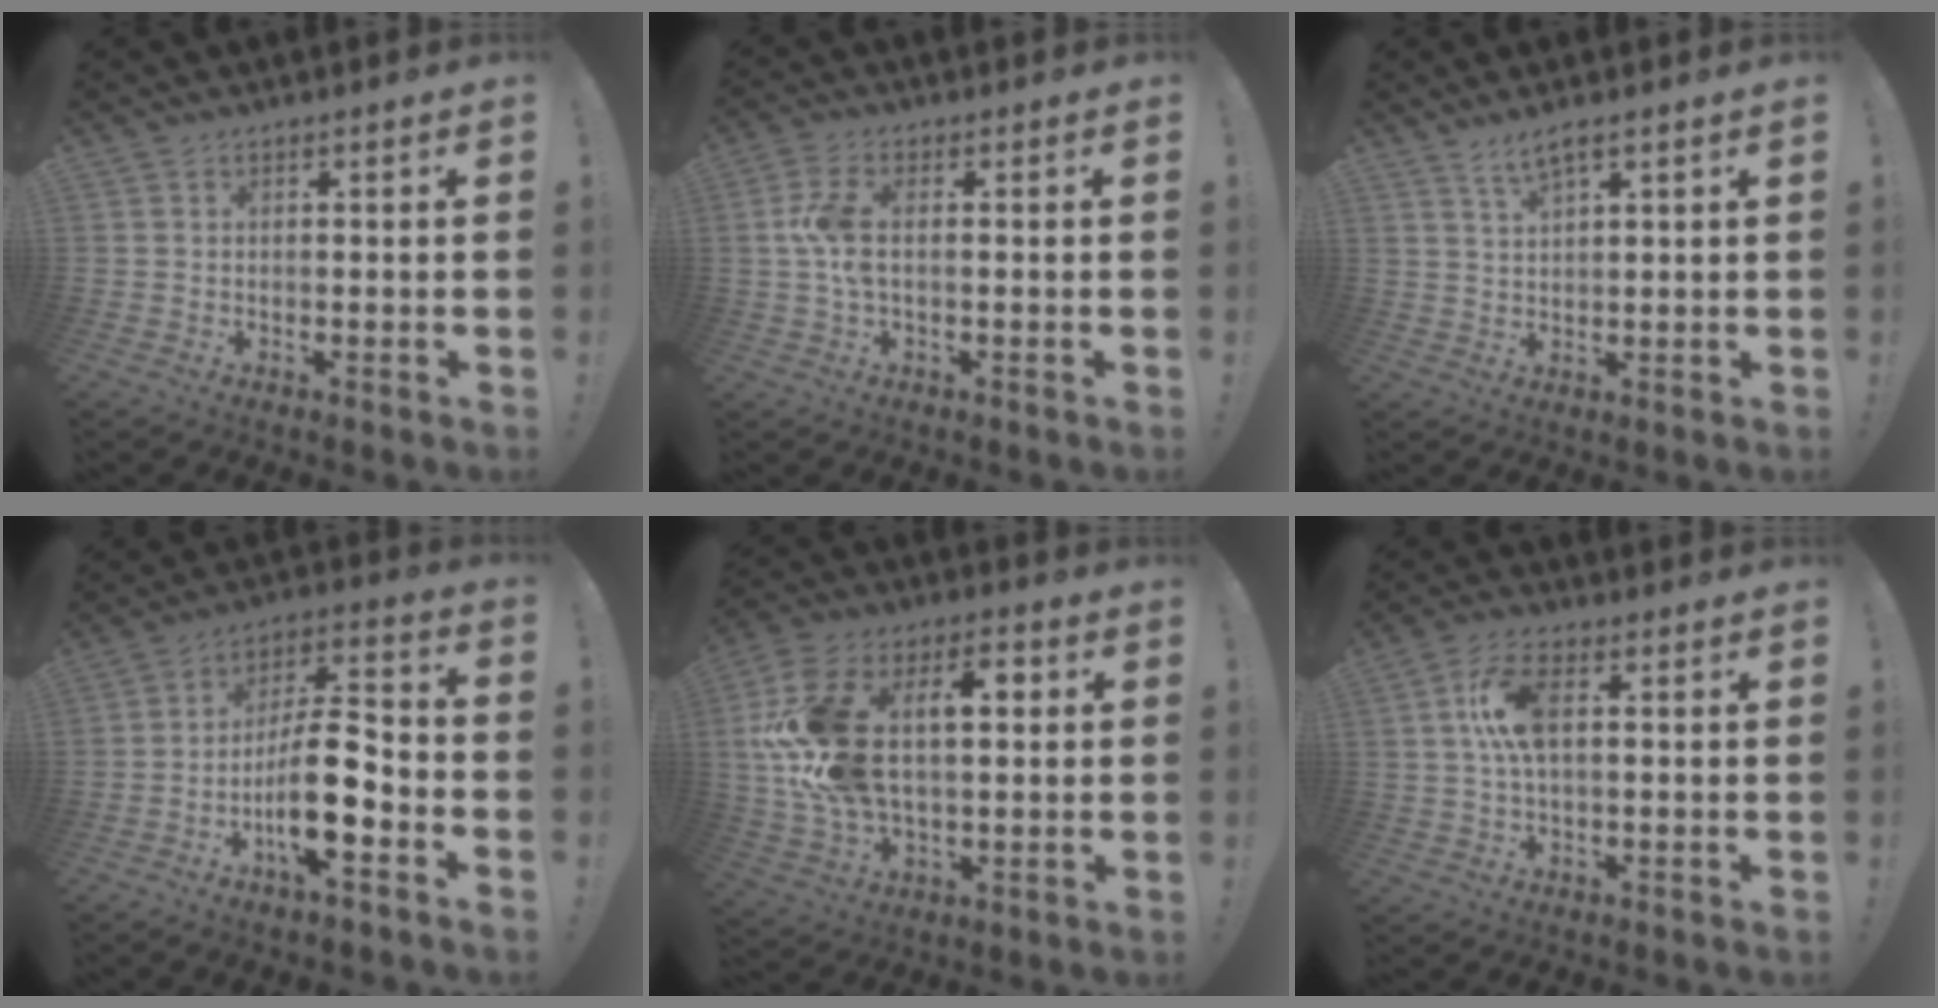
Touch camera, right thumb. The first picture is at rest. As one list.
[{"total": 7.5, "force": [0.2, 3.3, 6.7], "torque": [-0.138, 0.002, 0.003]}, {"total": 4.0, "force": [3.0, 0.4, 2.6], "torque": [-0.053, -0.013, 0.053]}, {"total": 16.4, "force": [-6.0, 5.3, 14.4], "torque": [-0.261, 0.030, -0.095]}, {"total": 22.8, "force": [3.5, 13.7, 17.9], "torque": [-0.339, 0.012, 0.062]}, {"total": 9.9, "force": [1.3, 4.6, 8.7], "torque": [-0.174, 0.005, 0.024]}]